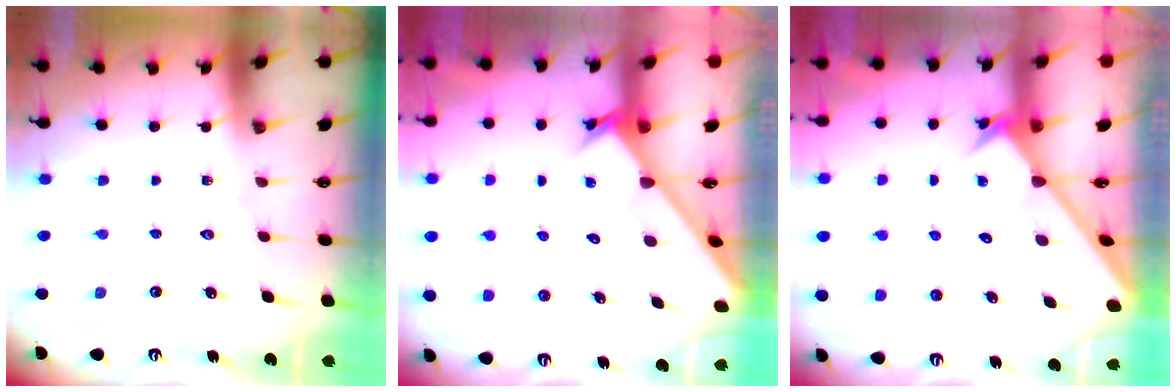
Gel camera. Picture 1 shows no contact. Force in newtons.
{"total": 2.2, "press": 2.2, "slide": 0.1}
{"total": 2.5, "press": 2.5, "slide": 0.2}